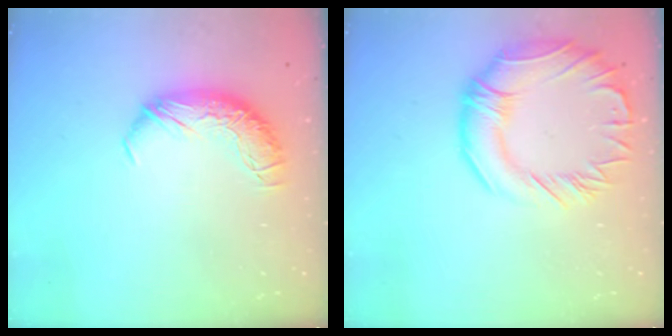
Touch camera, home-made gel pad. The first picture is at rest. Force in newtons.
{"total": 7.6, "press": 7.5, "slide": 1.1}